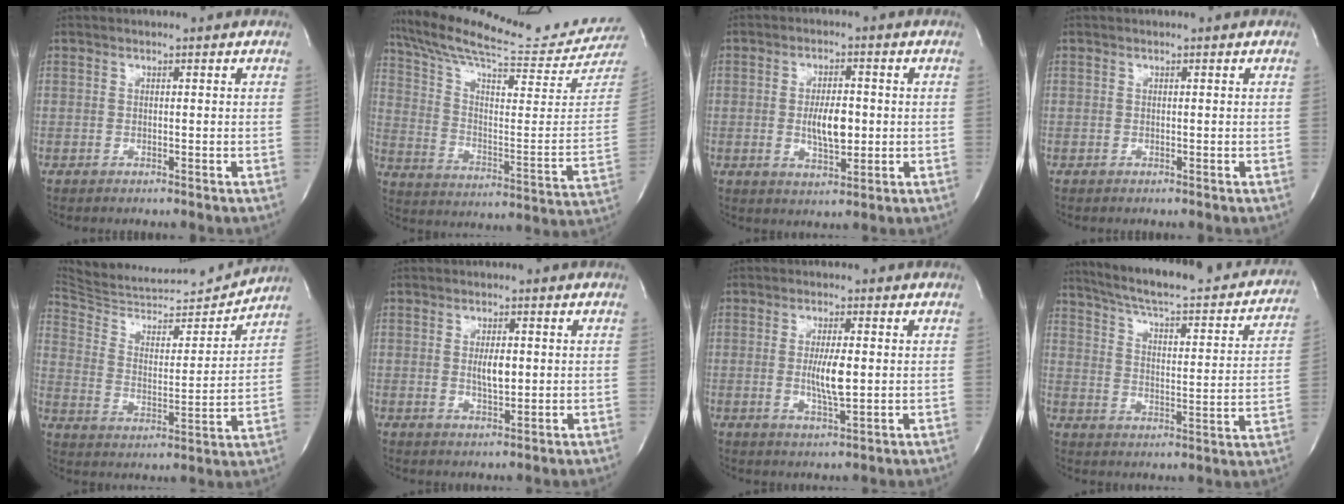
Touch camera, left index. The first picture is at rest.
{"total": 23.1, "force": [21.7, -0.7, 8.0], "torque": [-0.146, -0.096, 0.309]}
{"total": 6.0, "force": [-0.4, 2.2, 5.5], "torque": [-0.099, -0.004, -0.002]}
{"total": 0.0}
{"total": 19.9, "force": [19.4, 0.8, 4.5], "torque": [-0.080, -0.032, 0.302]}
{"total": 3.5, "force": [0.3, 1.1, 3.3], "torque": [-0.060, -0.004, 0.007]}
{"total": 5.2, "force": [-0.1, 0.8, 5.2], "torque": [-0.100, -0.008, -0.001]}
{"total": 26.8, "force": [22.9, 5.1, 13.0], "torque": [-0.194, -0.023, 0.290]}